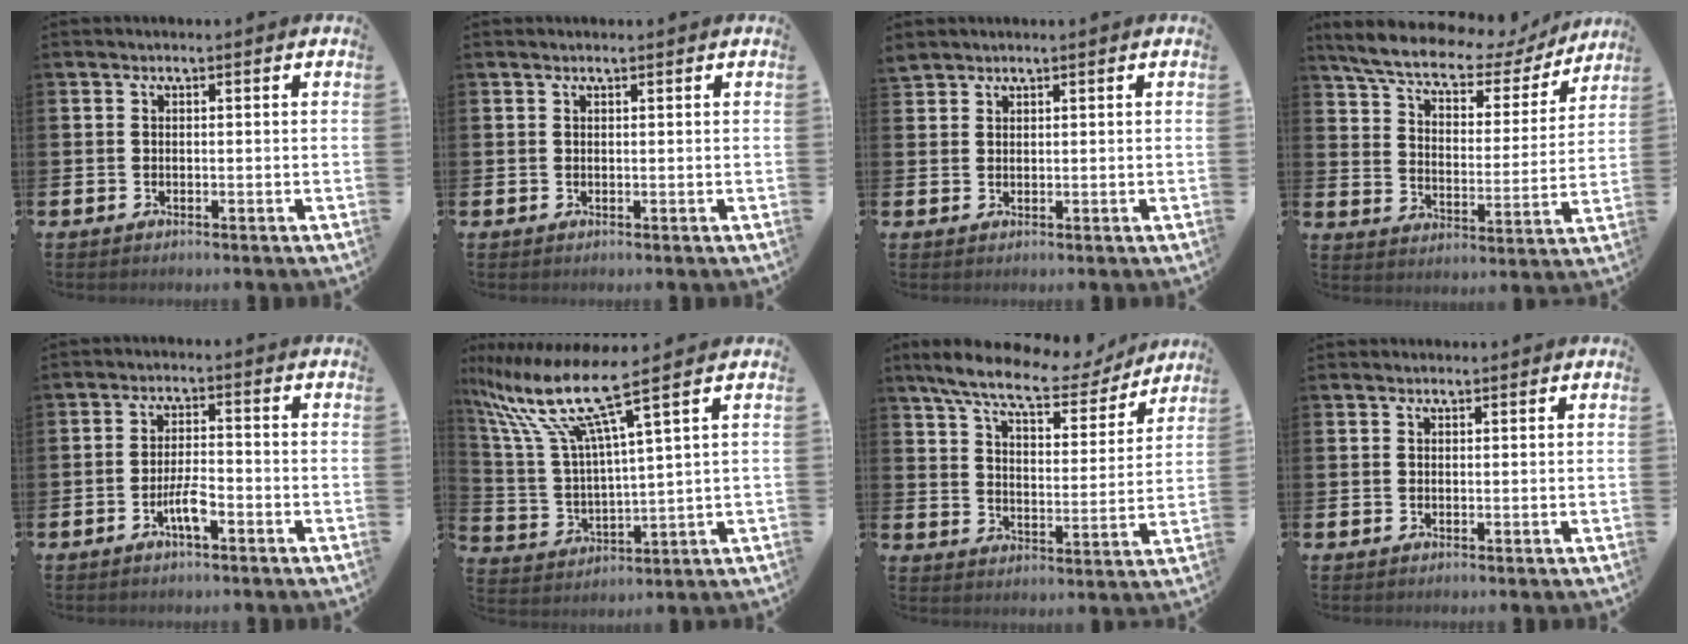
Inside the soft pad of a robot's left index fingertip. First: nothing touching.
{"total": 0.5, "force": [0.5, 0.0, 0.1], "torque": [0.004, -0.002, 0.008]}
{"total": 1.9, "force": [1.8, 0.5, -0.1], "torque": [0.010, -0.003, 0.033]}
{"total": 8.1, "force": [7.1, 2.4, 3.1], "torque": [-0.085, -0.048, 0.116]}
{"total": 3.7, "force": [-1.7, 0.9, 3.1], "torque": [-0.061, 0.004, -0.033]}
{"total": 11.1, "force": [8.2, 1.1, 7.3], "torque": [-0.182, -0.050, 0.132]}
{"total": 9.4, "force": [8.2, 2.0, 4.0], "torque": [-0.103, -0.045, 0.140]}
{"total": 0.9, "force": [0.9, 0.3, 0.1], "torque": [0.009, -0.002, 0.013]}